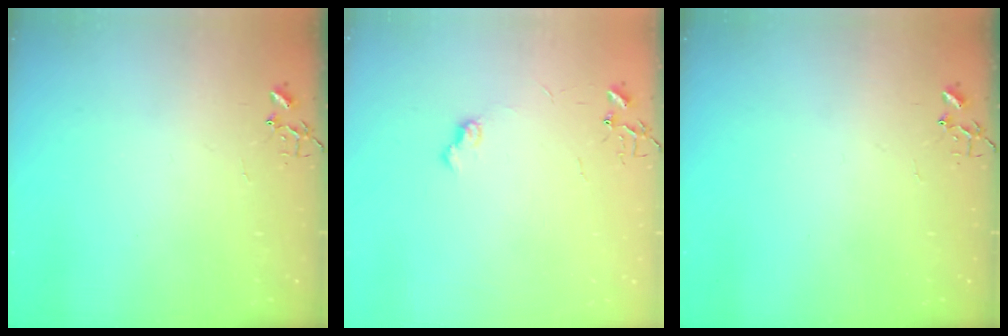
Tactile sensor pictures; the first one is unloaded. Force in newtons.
{"total": 6.4, "press": 6.4, "slide": 0.8}
{"total": 0.0}